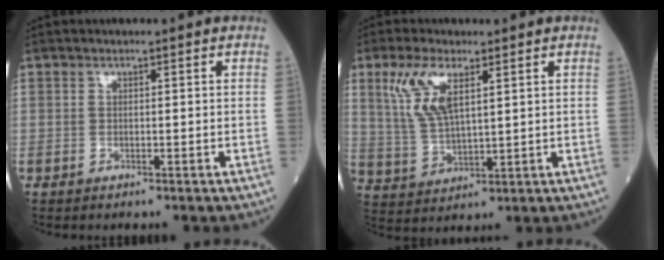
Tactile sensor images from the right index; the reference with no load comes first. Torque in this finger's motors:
{"motor_torque": [0.24, 0.17, 0.20, 0.11]}